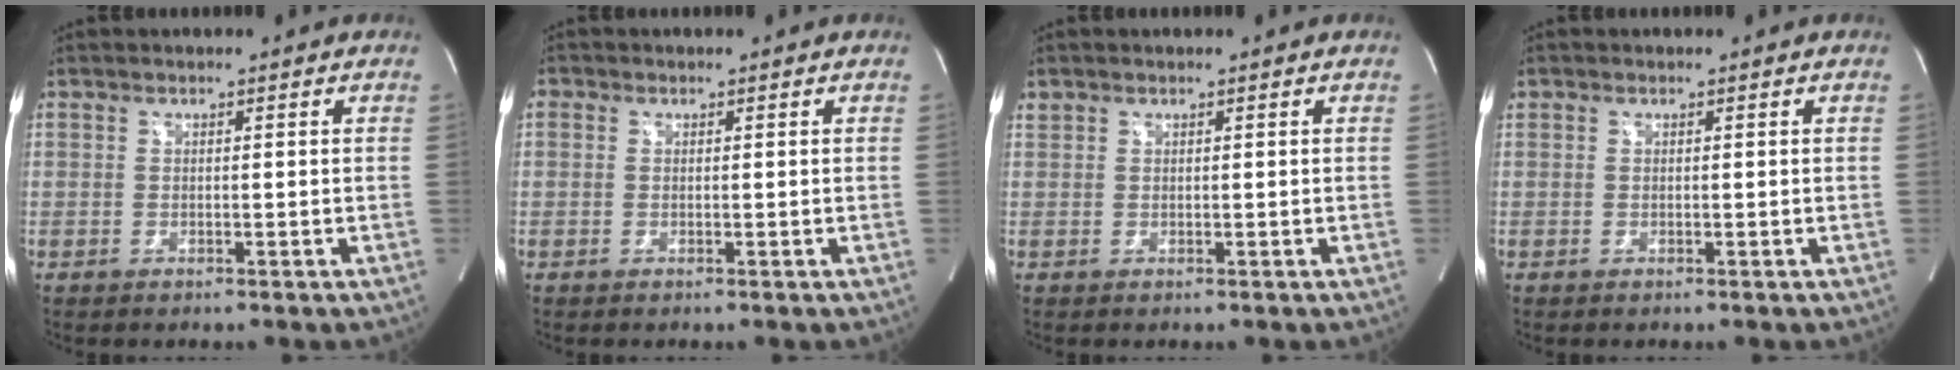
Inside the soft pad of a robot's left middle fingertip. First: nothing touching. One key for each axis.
{"total": 0.8, "fx": 0.3, "fy": 0.7, "fz": 0.2, "tx": 0.002, "ty": 0.004, "tz": 0.003}
{"total": 0.7, "fx": 0.6, "fy": 0.3, "fz": -0.1, "tx": -0.004, "ty": 0.011, "tz": 0.014}
{"total": 0.0}